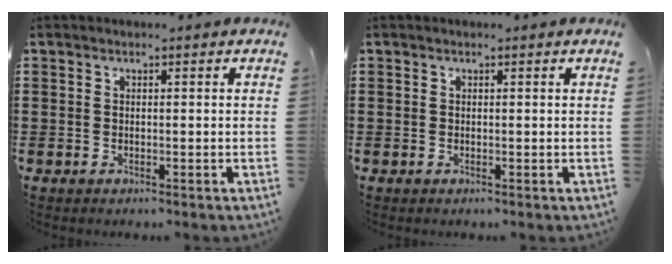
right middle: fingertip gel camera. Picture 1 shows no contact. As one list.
[{"total": 0.0}]